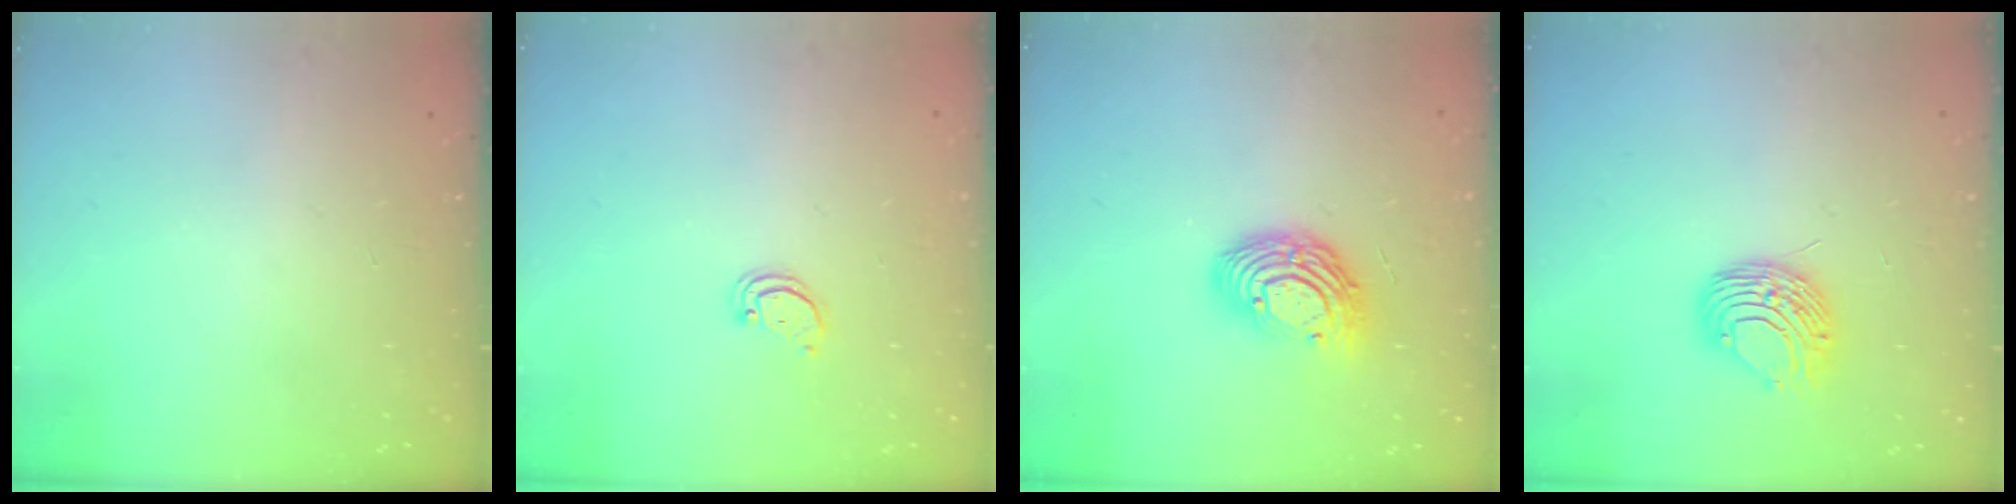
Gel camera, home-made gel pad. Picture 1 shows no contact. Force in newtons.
{"total": 1.5, "press": 1.5, "slide": 0.1}
{"total": 12.1, "press": 12.1, "slide": 1.0}
{"total": 8.9, "press": 8.9, "slide": 0.7}